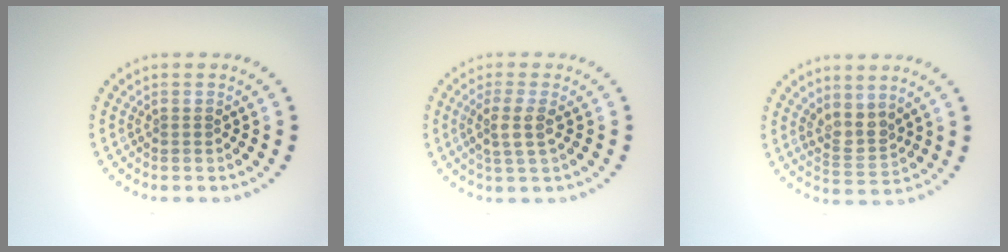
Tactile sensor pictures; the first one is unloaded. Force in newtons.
{"total": 2.3, "press": 2.0, "slide": 1.2}
{"total": 2.5, "press": 2.1, "slide": 1.5}